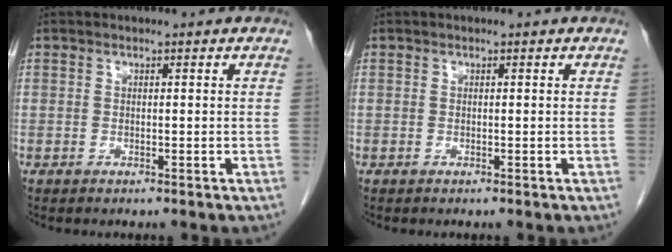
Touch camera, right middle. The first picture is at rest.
{"total": 0.0}